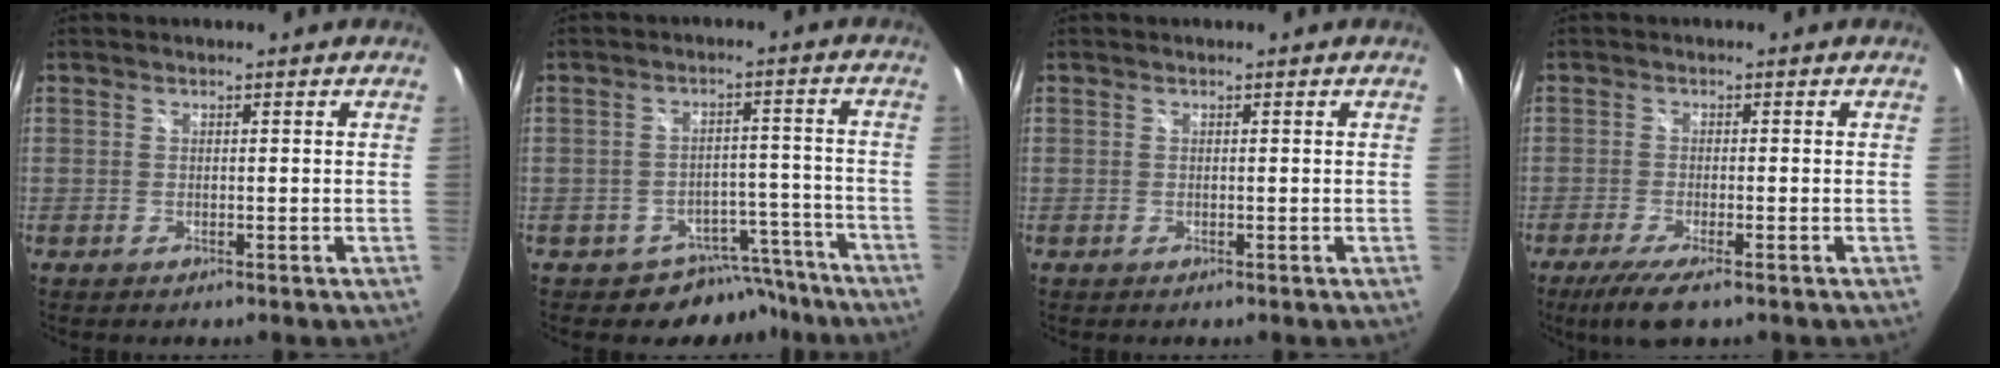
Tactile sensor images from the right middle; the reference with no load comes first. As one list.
[{"total": 7.9, "force": [-6.5, 4.4, 1.2], "torque": [-0.013, 0.032, -0.076]}, {"total": 0.0}, {"total": 6.2, "force": [-4.1, 0.9, 4.6], "torque": [-0.102, -0.025, -0.073]}]